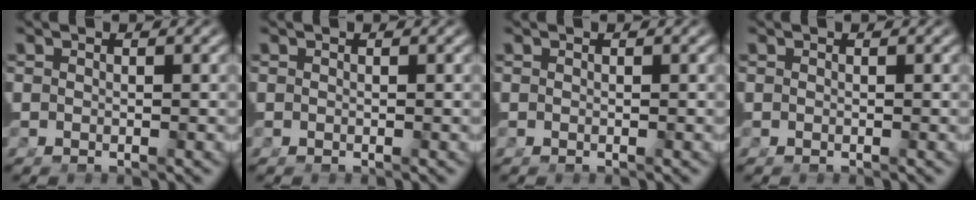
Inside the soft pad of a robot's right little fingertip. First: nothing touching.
{"total": 0.0}
{"total": 0.0}
{"total": 0.0}